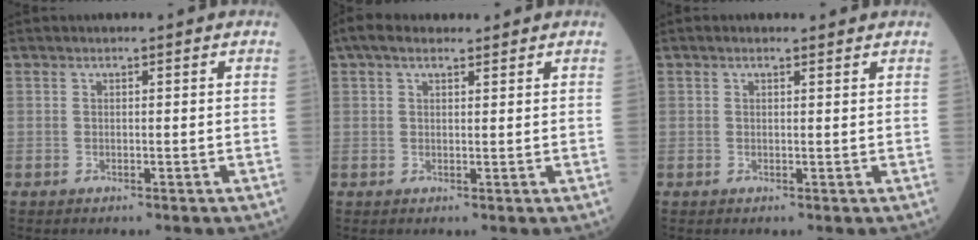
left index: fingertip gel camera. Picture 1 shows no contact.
{"total": 4.0, "force": [2.9, 1.6, 2.2], "torque": [-0.049, 0.036, 0.051]}
{"total": 1.2, "force": [1.0, 0.3, 0.6], "torque": [-0.015, 0.009, 0.015]}